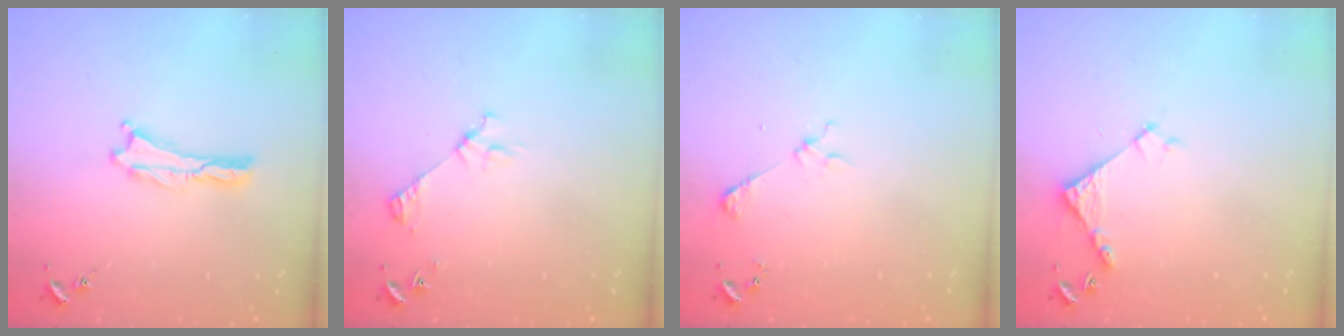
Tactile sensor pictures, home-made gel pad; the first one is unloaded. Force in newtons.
{"total": 3.3, "press": 3.3, "slide": 0.3}
{"total": 2.2, "press": 2.2, "slide": 0.2}
{"total": 3.8, "press": 3.8, "slide": 0.3}